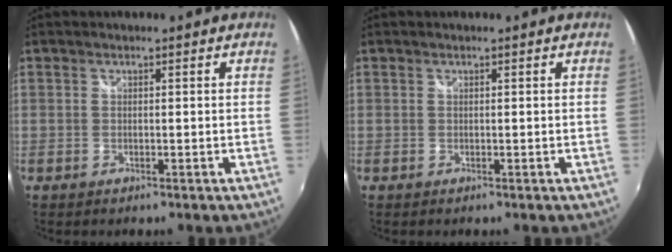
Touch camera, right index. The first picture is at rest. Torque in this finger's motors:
{"motor_torque": [0.03, 0.03, 0.00, 0.01]}